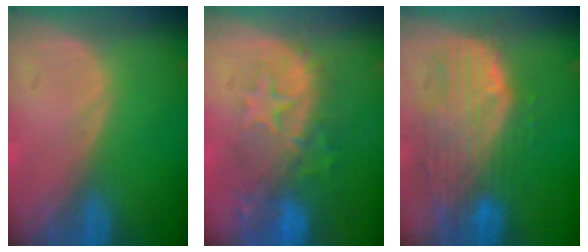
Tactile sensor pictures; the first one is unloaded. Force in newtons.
{"total": 10.0, "press": 8.9, "slide": 4.6}
{"total": 10.6, "press": 9.1, "slide": 5.4}